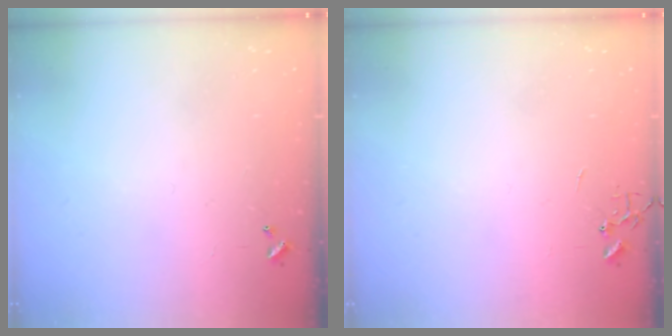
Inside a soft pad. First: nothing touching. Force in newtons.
{"total": 0.0}